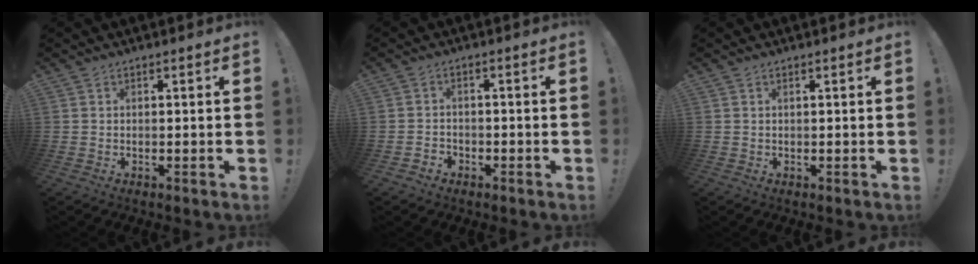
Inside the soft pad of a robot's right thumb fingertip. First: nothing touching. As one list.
[{"total": 2.7, "force": [-2.1, 1.5, 0.5], "torque": [-0.010, 0.004, -0.042]}, {"total": 0.0}]